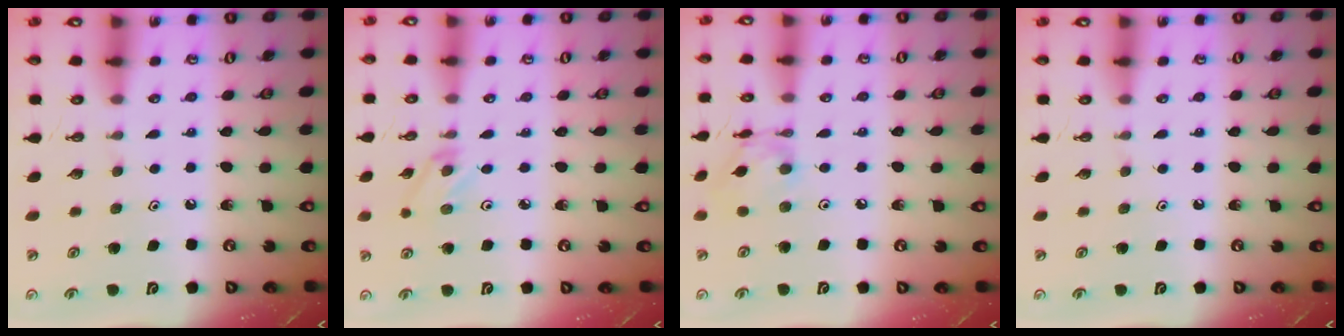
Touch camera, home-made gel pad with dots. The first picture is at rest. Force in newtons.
{"total": 2.6, "press": 2.6, "slide": 0.4}
{"total": 10.5, "press": 10.5, "slide": 0.9}
{"total": 0.0}